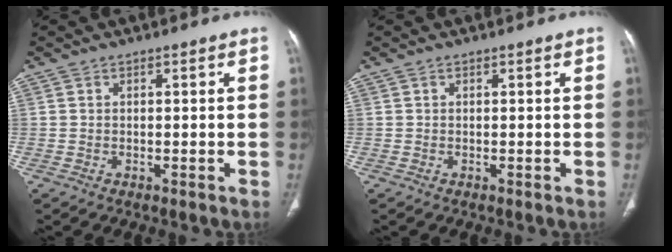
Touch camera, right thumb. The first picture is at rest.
{"total": 0.0}